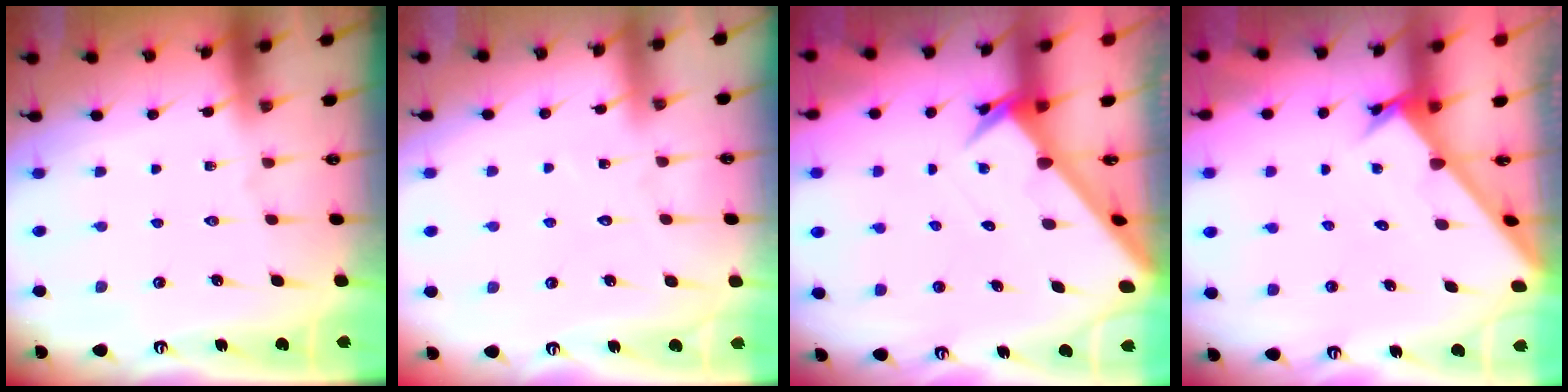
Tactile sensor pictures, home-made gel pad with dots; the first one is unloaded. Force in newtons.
{"total": 4.8, "press": 4.8, "slide": 0.4}
{"total": 2.9, "press": 2.9, "slide": 0.2}
{"total": 2.6, "press": 2.6, "slide": 0.2}